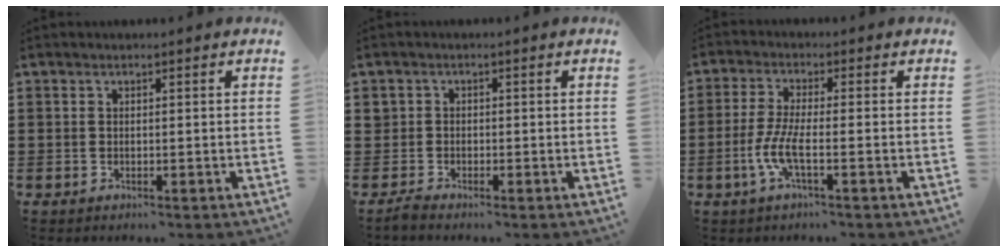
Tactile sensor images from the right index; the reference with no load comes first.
{"total": 1.3, "force": [-0.8, 1.1, 0.3], "torque": [-0.008, 0.003, -0.017]}
{"total": 5.6, "force": [-2.0, 0.9, 5.1], "torque": [-0.123, -0.016, -0.047]}